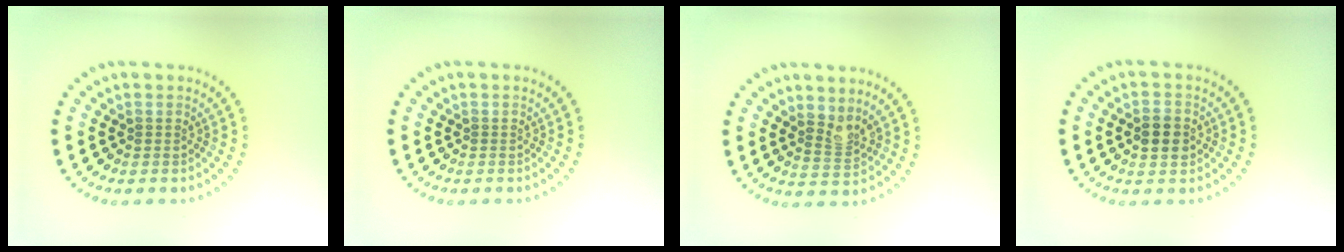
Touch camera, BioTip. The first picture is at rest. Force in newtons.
{"total": 0.0}
{"total": 2.0, "press": 1.6, "slide": 1.3}
{"total": 2.9, "press": 2.9, "slide": 0.1}